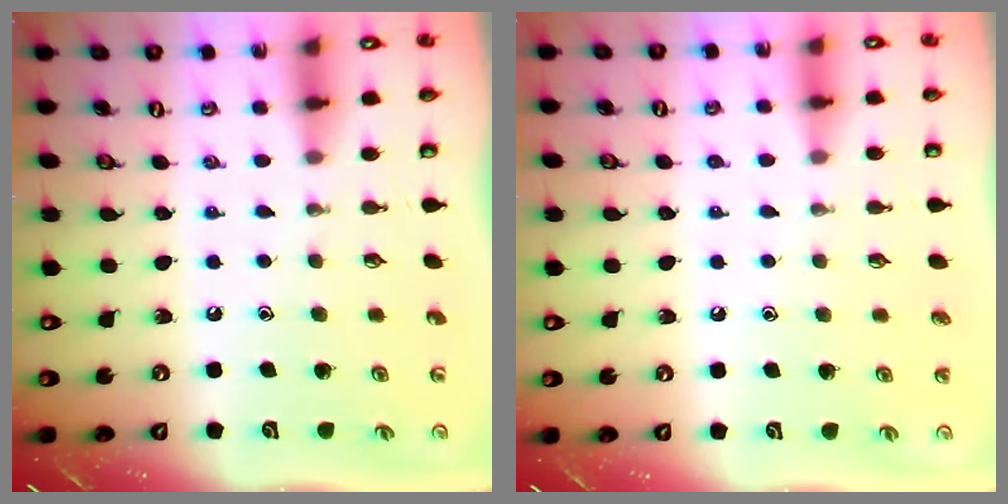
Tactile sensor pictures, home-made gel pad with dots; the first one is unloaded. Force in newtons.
{"total": 2.0, "press": 2.0, "slide": 0.2}